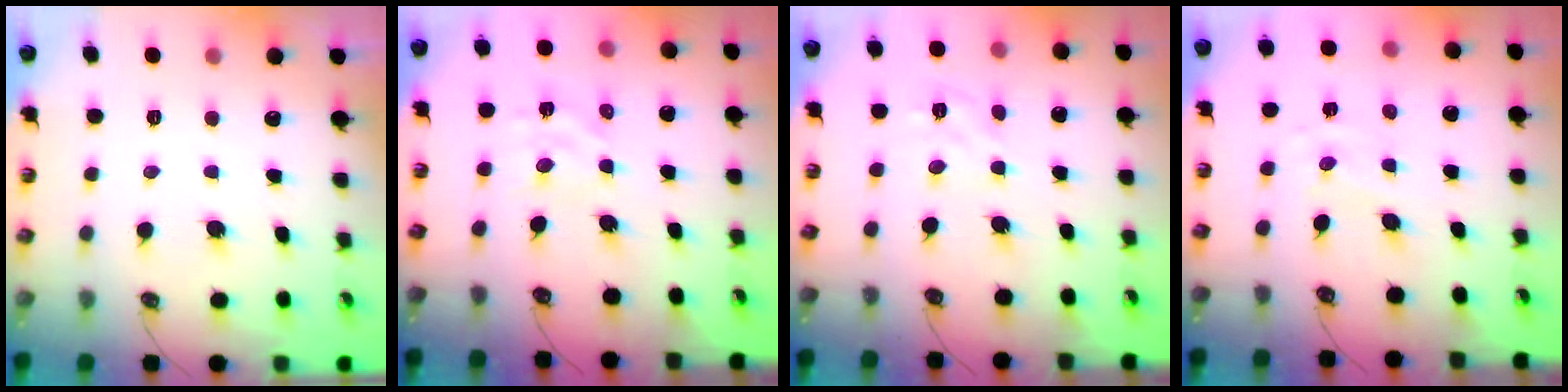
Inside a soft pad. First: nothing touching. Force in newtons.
{"total": 6.1, "press": 6.0, "slide": 1.2}
{"total": 5.2, "press": 5.1, "slide": 0.5}
{"total": 0.0}